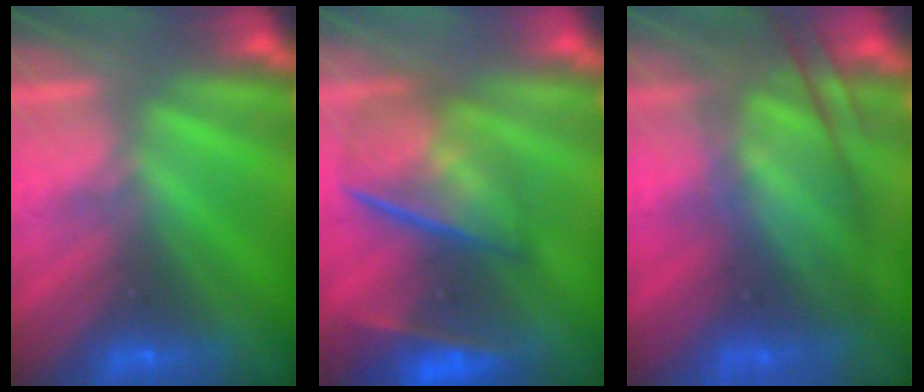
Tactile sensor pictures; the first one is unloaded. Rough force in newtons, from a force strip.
{"total": 6.9}
{"total": 7.3}